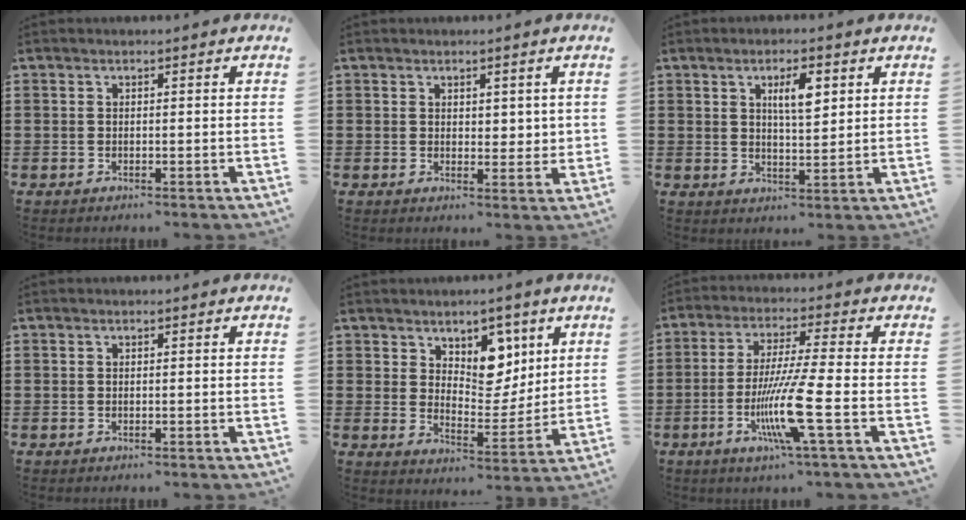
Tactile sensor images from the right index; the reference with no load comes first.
{"total": 2.5, "force": [1.6, 1.7, 0.9], "torque": [-0.006, 0.002, 0.027]}
{"total": 4.8, "force": [1.9, 1.4, 4.2], "torque": [-0.080, 0.004, 0.029]}
{"total": 0.0}
{"total": 7.0, "force": [4.5, 4.7, 2.6], "torque": [-0.048, -0.024, 0.078]}
{"total": 11.2, "force": [-3.6, 0.1, 10.6], "torque": [-0.211, -0.020, -0.071]}